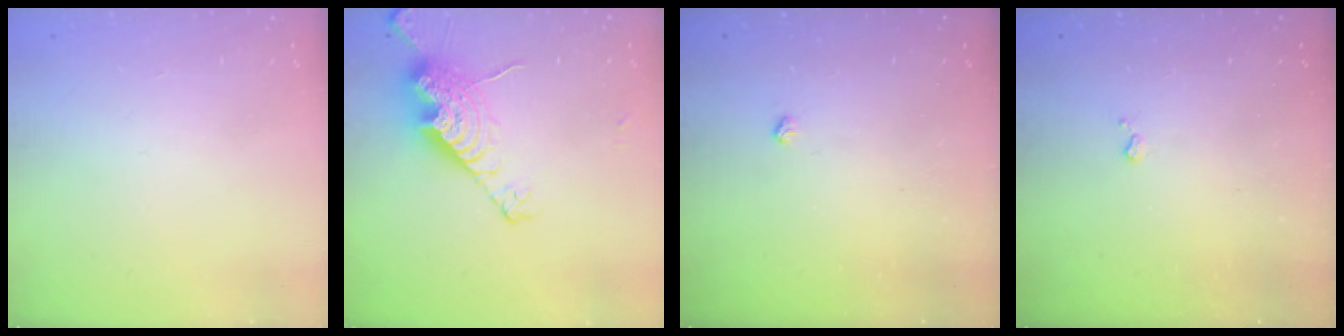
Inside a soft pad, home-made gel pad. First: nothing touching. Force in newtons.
{"total": 14.5, "press": 14.4, "slide": 1.3}
{"total": 2.6, "press": 2.5, "slide": 0.5}
{"total": 2.9, "press": 2.8, "slide": 0.5}